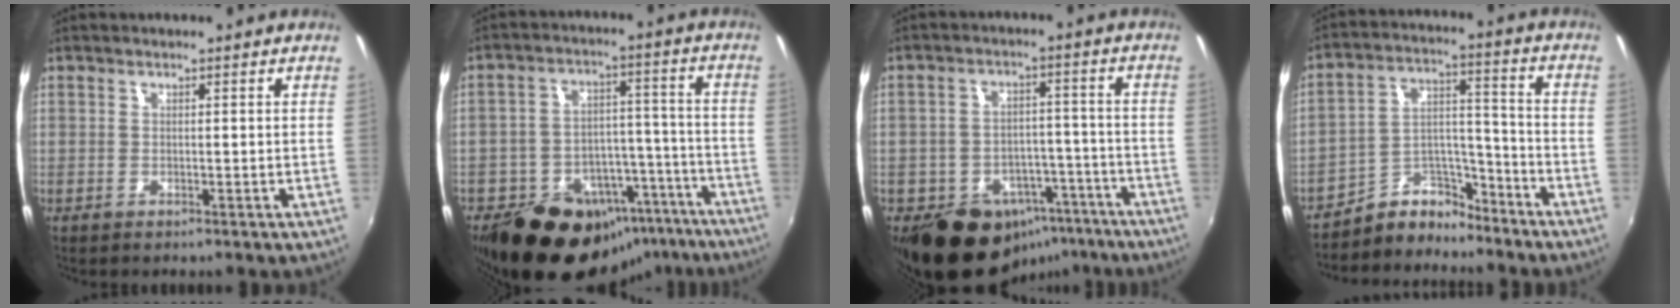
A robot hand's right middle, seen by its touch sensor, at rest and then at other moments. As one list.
[{"total": 22.7, "force": [-16.3, 13.3, 8.4], "torque": [-0.173, 0.050, -0.205]}, {"total": 16.0, "force": [-9.8, 11.0, 6.4], "torque": [-0.130, 0.025, -0.114]}, {"total": 8.7, "force": [-7.7, 3.8, 1.3], "torque": [-0.021, 0.049, -0.135]}]